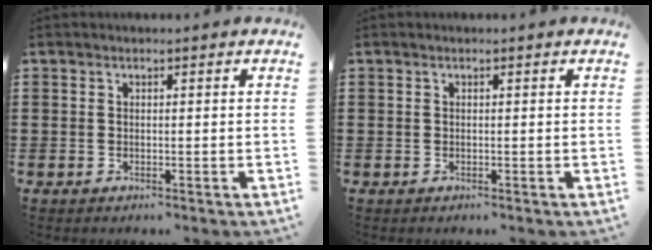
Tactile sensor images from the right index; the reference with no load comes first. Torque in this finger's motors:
{"motor_torque": [-0.23, 0.08, 0.00, -0.01]}